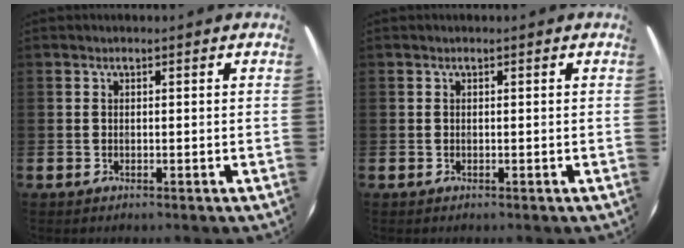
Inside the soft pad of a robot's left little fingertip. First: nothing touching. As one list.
[{"total": 0.0}]